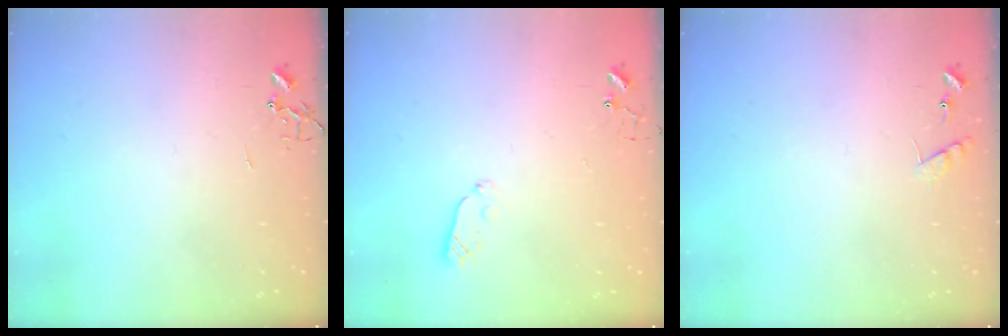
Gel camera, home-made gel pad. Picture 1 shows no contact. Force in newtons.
{"total": 4.2, "press": 4.1, "slide": 0.5}
{"total": 7.5, "press": 7.5, "slide": 0.6}